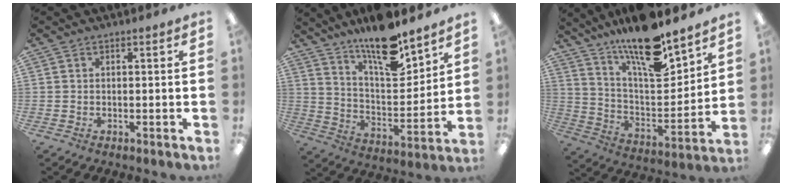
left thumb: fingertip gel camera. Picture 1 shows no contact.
{"total": 15.7, "force": [12.5, 4.6, 8.3], "torque": [-0.141, -0.087, 0.214]}
{"total": 17.9, "force": [14.4, 4.6, 9.5], "torque": [-0.176, -0.101, 0.248]}